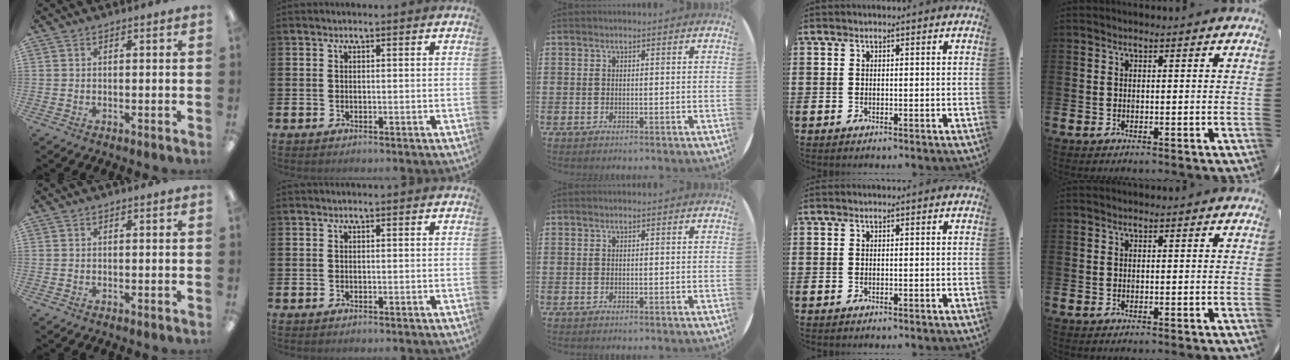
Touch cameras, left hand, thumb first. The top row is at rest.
{}